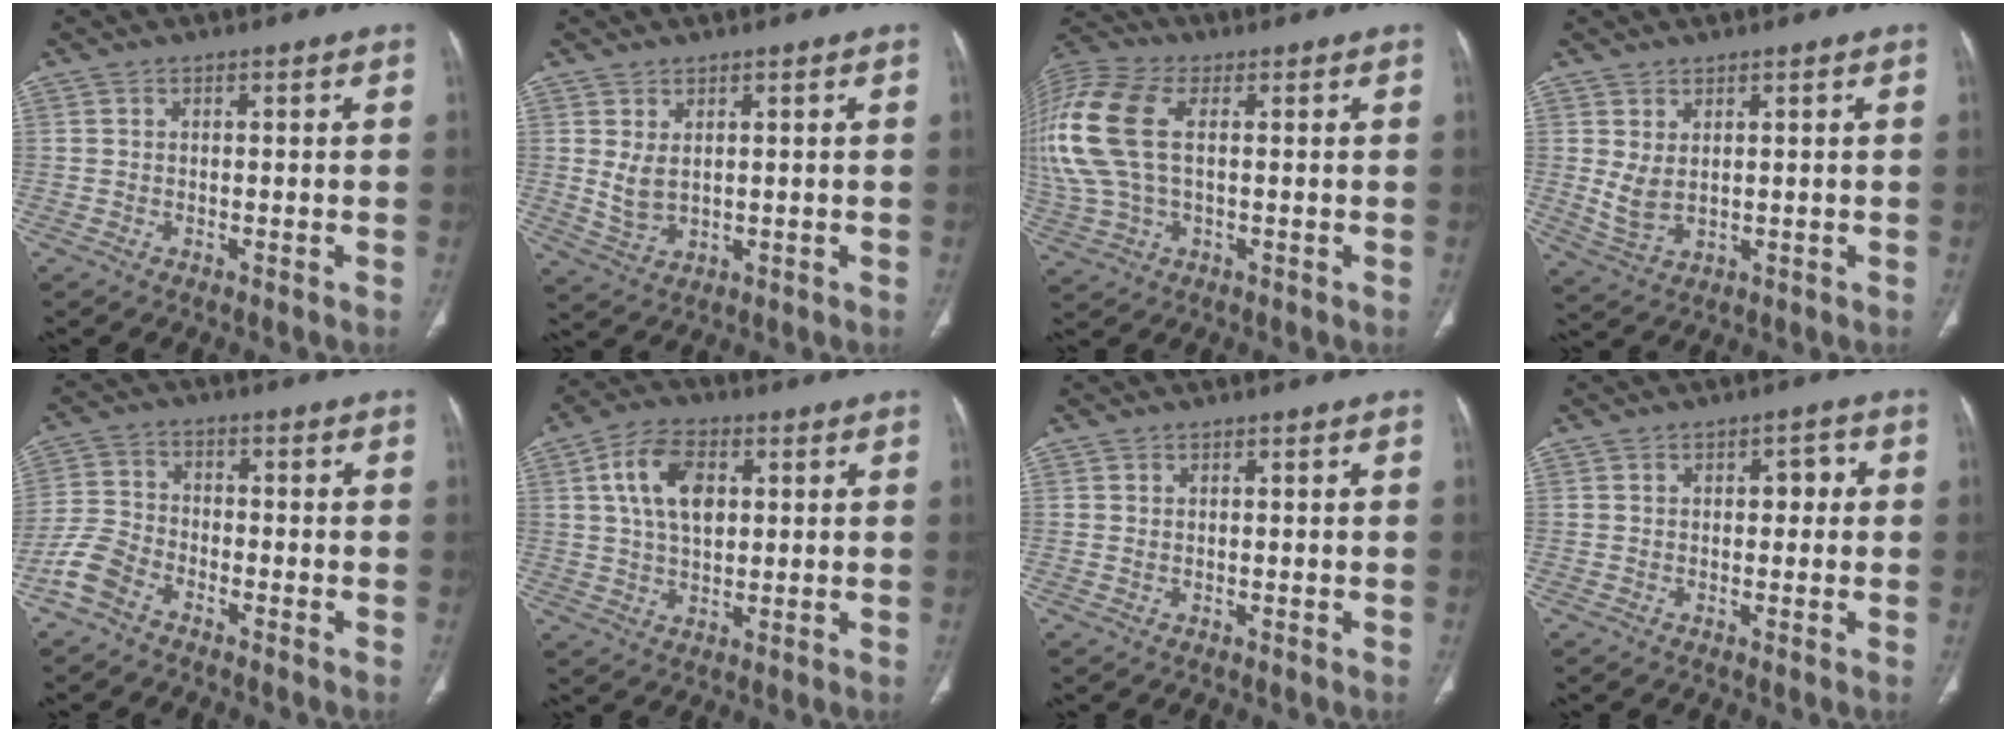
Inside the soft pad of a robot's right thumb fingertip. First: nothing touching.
{"total": 4.0, "force": [1.0, 2.3, 3.1], "torque": [-0.056, -0.010, 0.033]}
{"total": 17.8, "force": [2.5, 10.1, 14.4], "torque": [-0.360, 0.016, 0.045]}
{"total": 4.4, "force": [1.1, 2.5, 3.5], "torque": [-0.067, -0.009, 0.035]}
{"total": 6.1, "force": [-4.1, 3.4, 2.9], "torque": [-0.060, 0.018, -0.092]}
{"total": 10.1, "force": [2.7, 6.2, 7.6], "torque": [-0.125, 0.001, 0.046]}
{"total": 0.0}
{"total": 3.0, "force": [0.3, 1.9, 2.3], "torque": [-0.011, 0.008, -0.002]}